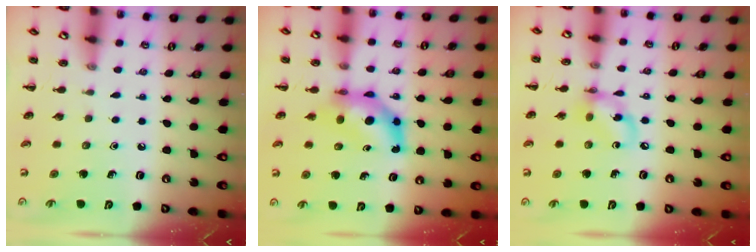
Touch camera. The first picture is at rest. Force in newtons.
{"total": 6.6, "press": 6.5, "slide": 1.2}
{"total": 8.3, "press": 8.2, "slide": 1.5}